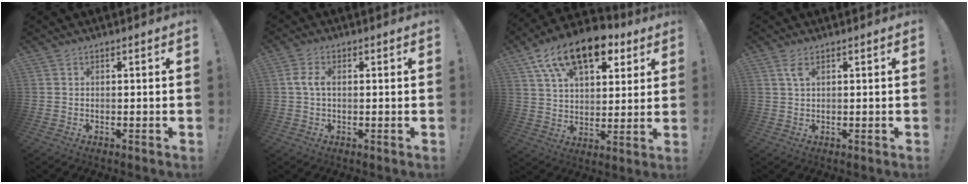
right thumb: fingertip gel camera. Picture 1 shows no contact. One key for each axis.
{"total": 3.7, "fx": 0.0, "fy": 1.8, "fz": 3.3, "tx": -0.073, "ty": 0.011, "tz": 0.001}
{"total": 17.9, "fx": 10.2, "fy": 9.7, "fz": 11.1, "tx": -0.180, "ty": -0.051, "tz": 0.183}
{"total": 2.8, "fx": 1.2, "fy": 0.9, "fz": 2.3, "tx": -0.048, "ty": 0.002, "tz": 0.021}